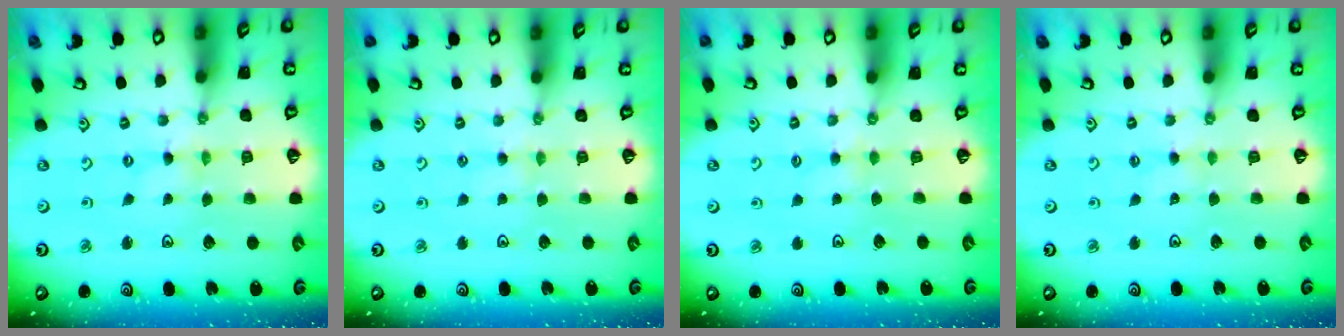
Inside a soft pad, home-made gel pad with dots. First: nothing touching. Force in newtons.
{"total": 2.3, "press": 2.3, "slide": 0.4}
{"total": 2.4, "press": 2.4, "slide": 0.3}
{"total": 1.4, "press": 1.4, "slide": 0.2}